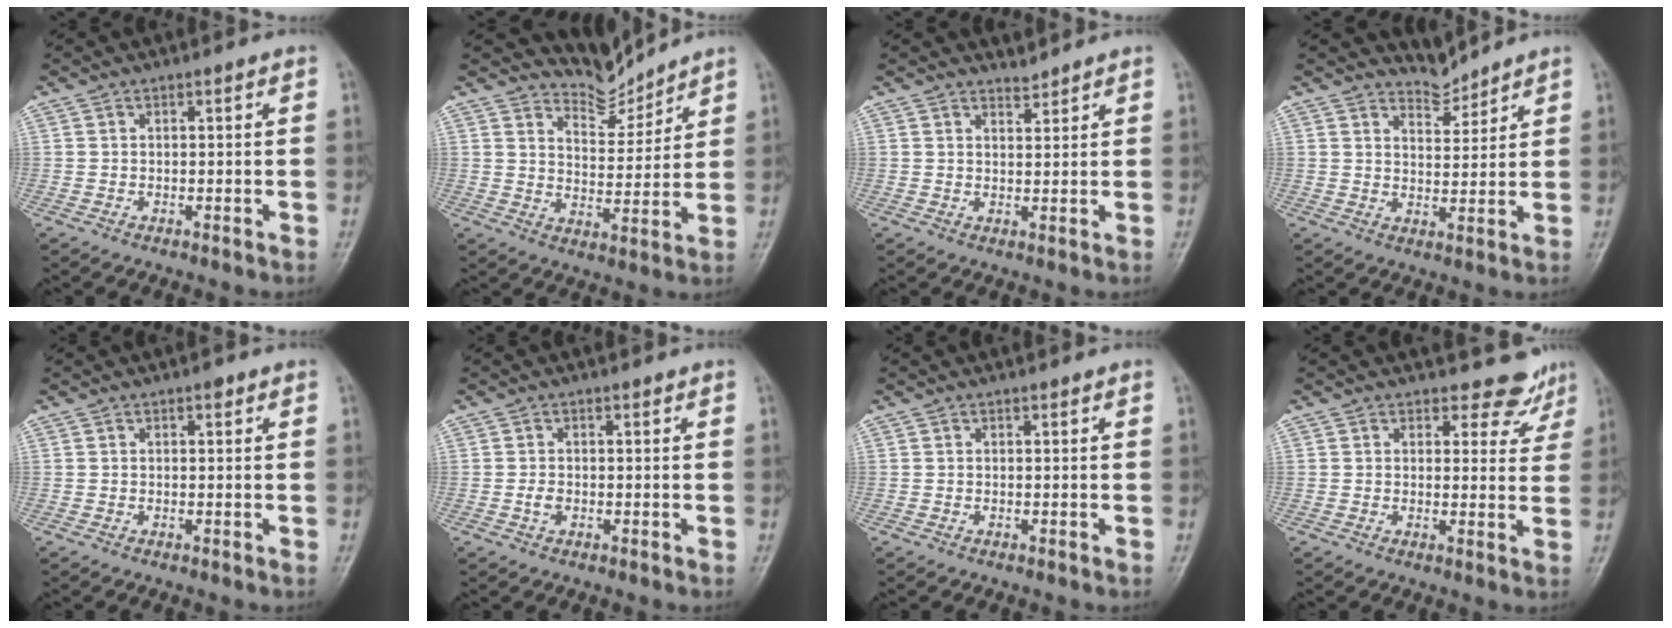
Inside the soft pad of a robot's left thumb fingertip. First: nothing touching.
{"total": 6.2, "force": [6.1, 1.3, -0.6], "torque": [0.030, -0.061, 0.117]}
{"total": 1.8, "force": [1.8, 0.2, -0.2], "torque": [0.013, -0.019, 0.029]}
{"total": 3.9, "force": [3.8, 0.6, -0.6], "torque": [0.027, -0.038, 0.070]}
{"total": 1.0, "force": [0.5, 0.5, 0.6], "torque": [-0.005, 0.000, 0.005]}
{"total": 1.3, "force": [-0.1, 0.9, 0.9], "torque": [-0.014, 0.000, -0.002]}
{"total": 0.0}
{"total": 5.8, "force": [5.1, 2.8, 0.2], "torque": [0.030, -0.037, 0.049]}